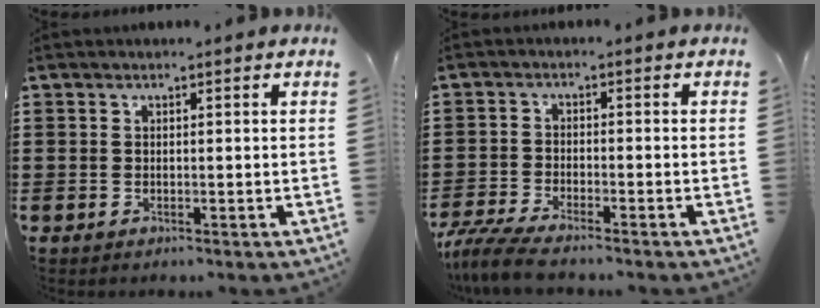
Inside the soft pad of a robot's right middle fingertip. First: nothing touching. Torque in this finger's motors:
{"motor_torque": [1.11, -0.08, 0.42, 0.13]}